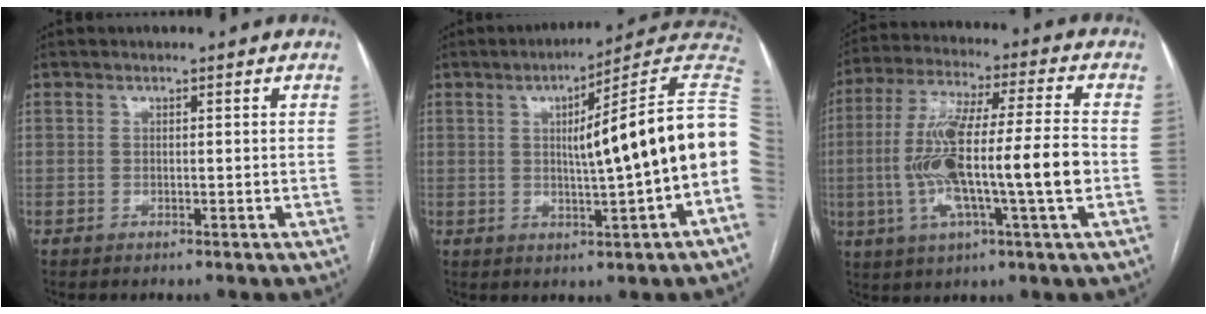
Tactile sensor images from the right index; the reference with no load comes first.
{"total": 15.6, "force": [1.1, -0.9, 15.5], "torque": [-0.193, 0.026, 0.008]}
{"total": 17.0, "force": [-2.5, 1.1, 16.7], "torque": [-0.322, 0.009, -0.047]}